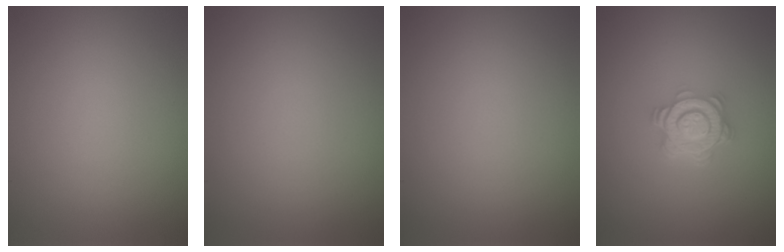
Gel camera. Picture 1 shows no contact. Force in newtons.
{"total": 0.0}
{"total": 0.0}
{"total": 4.5, "press": 3.5, "slide": 2.9}